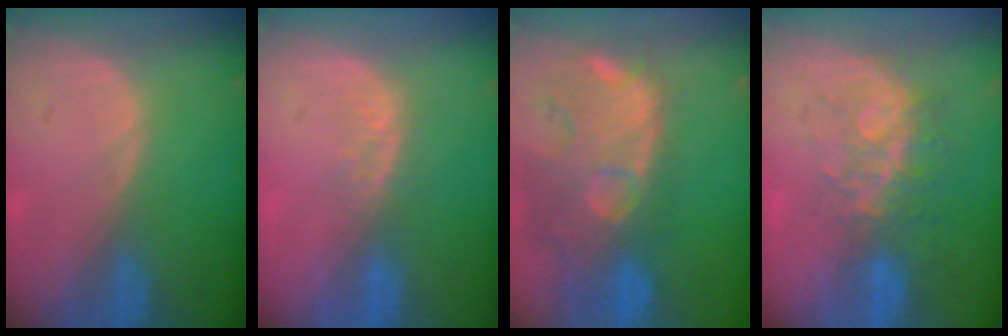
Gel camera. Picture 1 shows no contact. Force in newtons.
{"total": 3.2, "press": 2.6, "slide": 1.8}
{"total": 14.0, "press": 11.5, "slide": 8.1}
{"total": 8.4, "press": 7.1, "slide": 4.5}